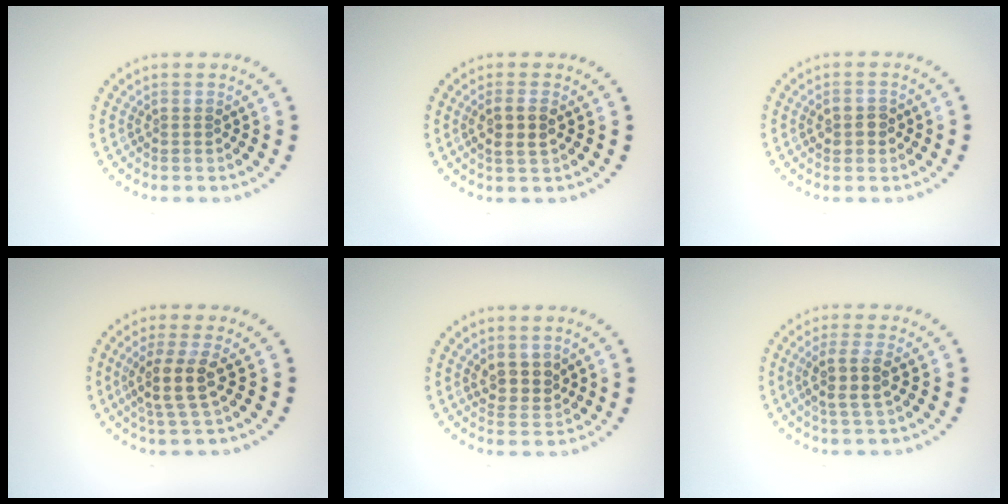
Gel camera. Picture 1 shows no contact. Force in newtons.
{"total": 2.3, "press": 2.2, "slide": 0.7}
{"total": 1.8, "press": 1.8, "slide": 0.0}
{"total": 3.5, "press": 2.8, "slide": 2.1}
{"total": 2.4, "press": 2.2, "slide": 1.1}
{"total": 3.0, "press": 2.7, "slide": 1.4}